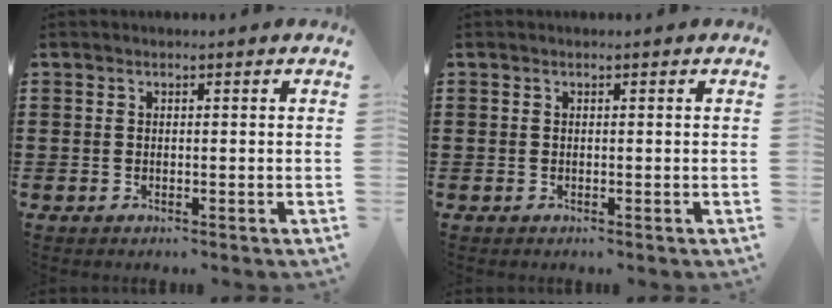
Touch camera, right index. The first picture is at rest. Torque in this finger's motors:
{"motor_torque": [-0.05, 0.12, 0.03, 0.00]}